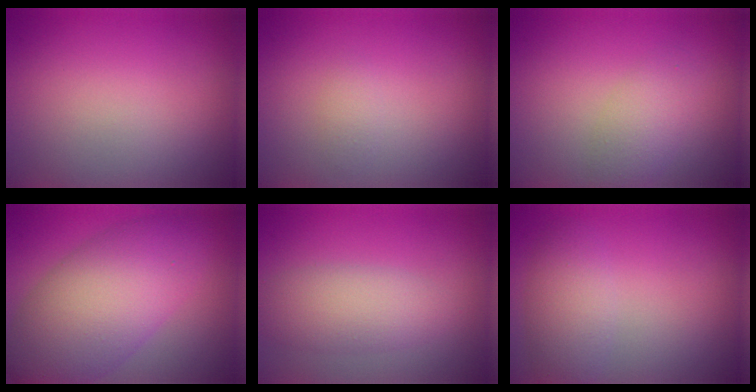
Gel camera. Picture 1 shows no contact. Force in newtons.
{"total": 0.8, "press": 0.8, "slide": 0.0}
{"total": 2.3, "press": 2.3, "slide": 0.1}
{"total": 9.6, "press": 9.6, "slide": 0.1}
{"total": 3.9, "press": 3.9, "slide": 0.0}
{"total": 2.9, "press": 2.9, "slide": 0.1}